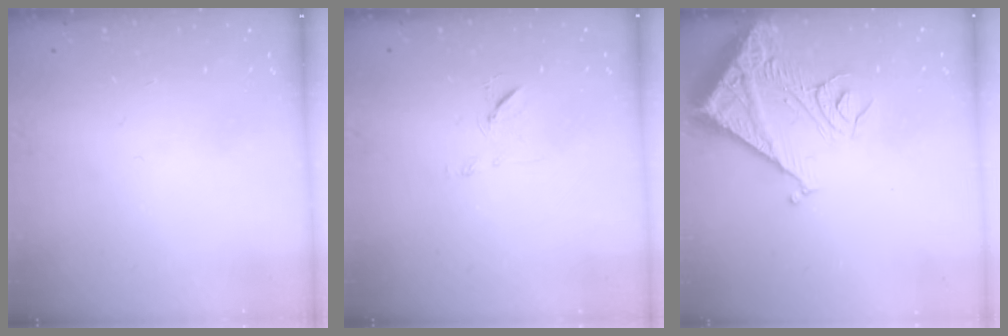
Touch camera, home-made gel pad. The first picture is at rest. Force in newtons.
{"total": 7.2, "press": 7.2, "slide": 0.8}
{"total": 17.3, "press": 17.1, "slide": 2.3}